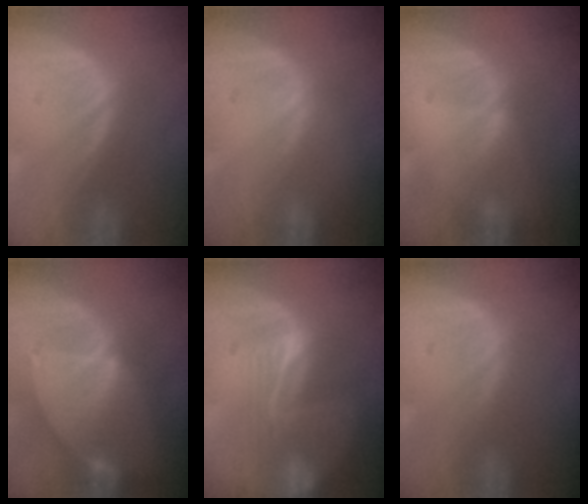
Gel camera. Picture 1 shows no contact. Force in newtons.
{"total": 0.0}
{"total": 0.8, "press": 0.8, "slide": 0.2}
{"total": 8.5, "press": 7.5, "slide": 4.0}
{"total": 8.5, "press": 7.1, "slide": 4.6}
{"total": 0.0}